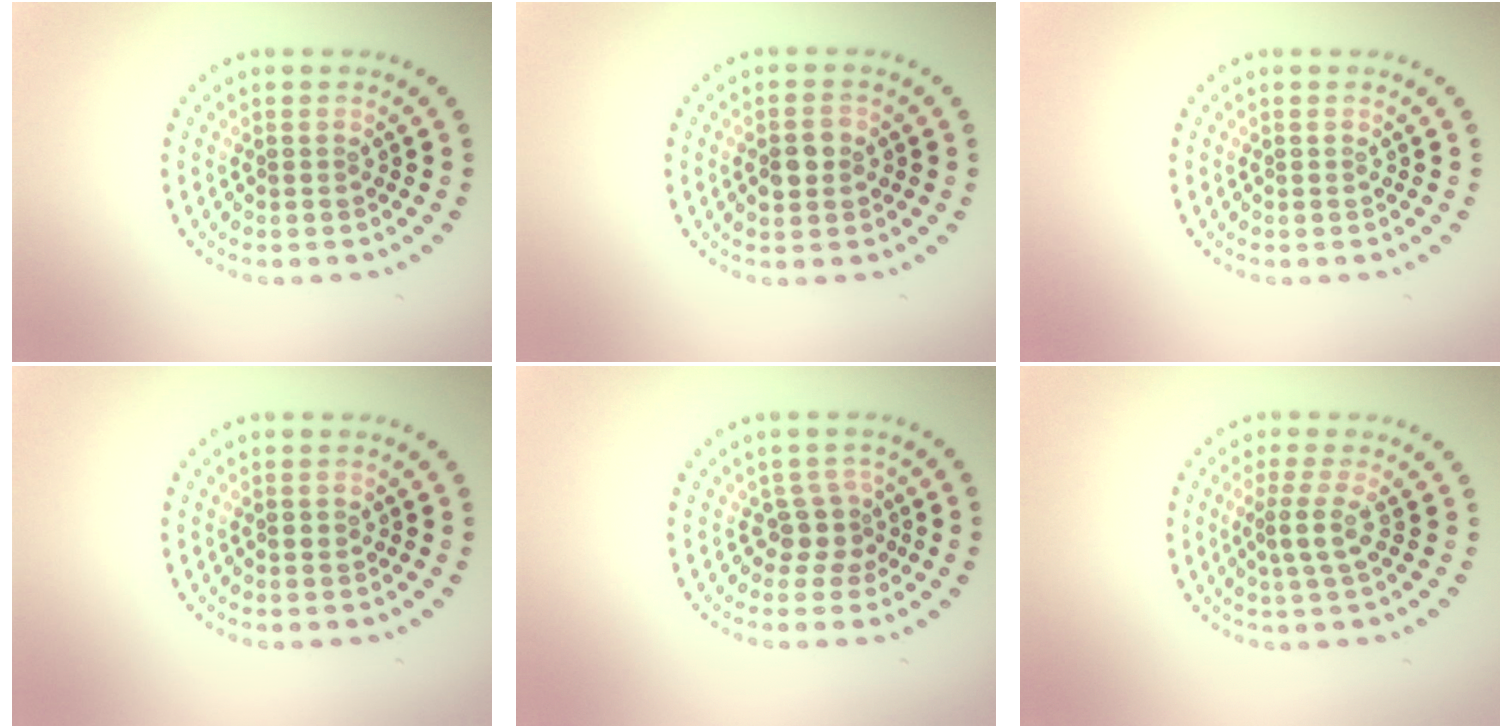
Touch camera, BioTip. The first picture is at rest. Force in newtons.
{"total": 2.6, "press": 2.6, "slide": 0.1}
{"total": 0.0}
{"total": 0.9, "press": 0.9, "slide": 0.1}
{"total": 2.2, "press": 1.6, "slide": 1.5}
{"total": 2.3, "press": 1.7, "slide": 1.6}